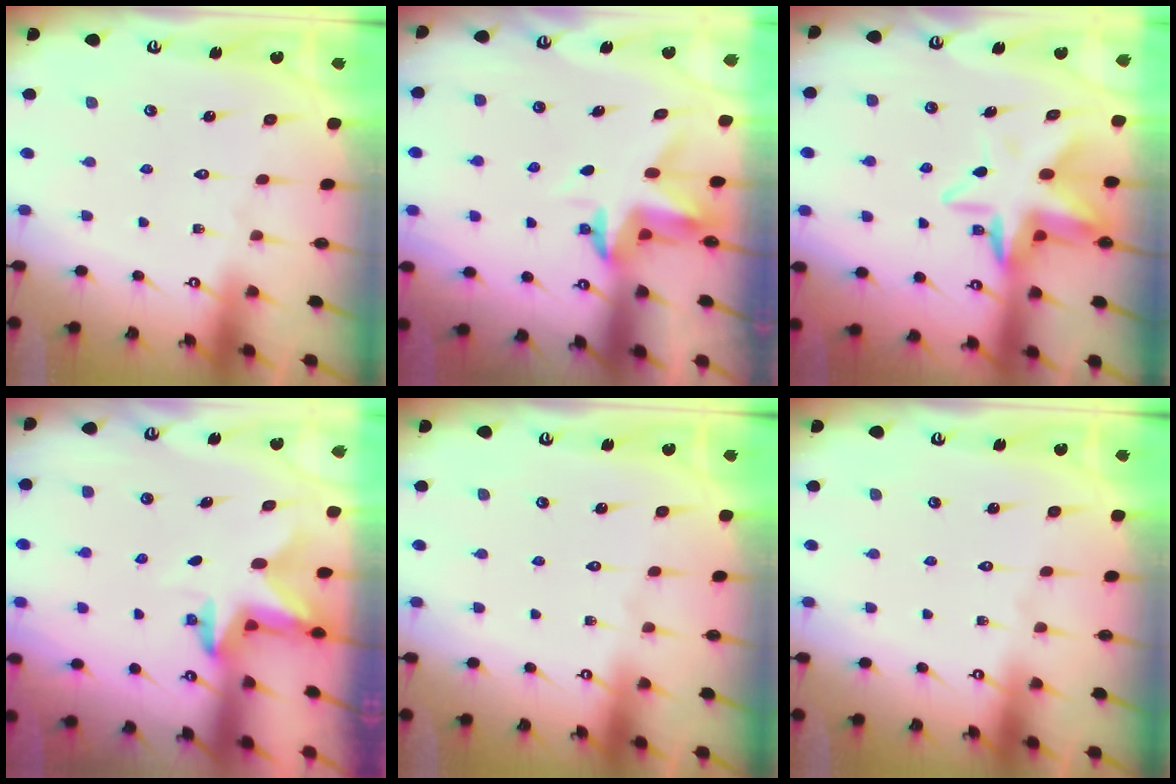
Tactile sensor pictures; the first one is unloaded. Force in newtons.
{"total": 3.5, "press": 3.5, "slide": 0.2}
{"total": 10.0, "press": 9.6, "slide": 2.8}
{"total": 2.7, "press": 2.6, "slide": 0.6}
{"total": 0.0}
{"total": 0.0}